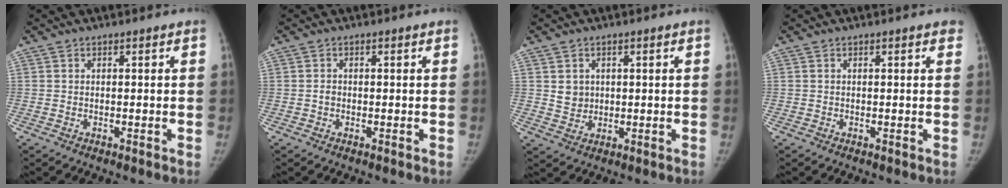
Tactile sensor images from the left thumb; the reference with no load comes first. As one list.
[{"total": 0.9, "force": [-0.2, 0.8, 0.5], "torque": [-0.004, 0.003, -0.003]}, {"total": 3.6, "force": [0.8, 3.2, 1.4], "torque": [-0.007, -0.007, 0.023]}, {"total": 1.1, "force": [0.8, 0.4, 0.7], "torque": [-0.003, 0.001, 0.006]}]